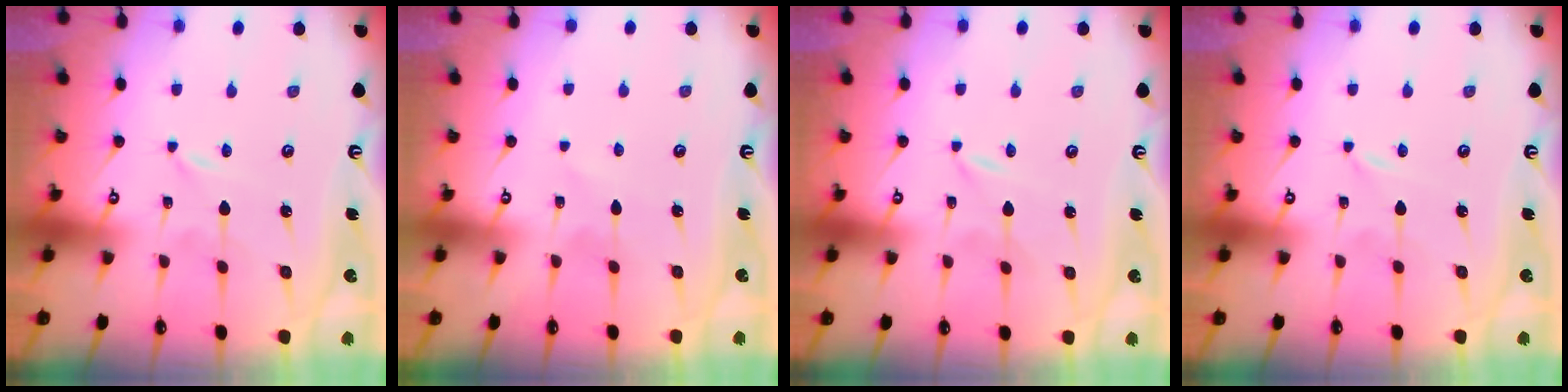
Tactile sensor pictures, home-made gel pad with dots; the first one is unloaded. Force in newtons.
{"total": 2.9, "press": 2.8, "slide": 0.4}
{"total": 0.0}
{"total": 0.0}